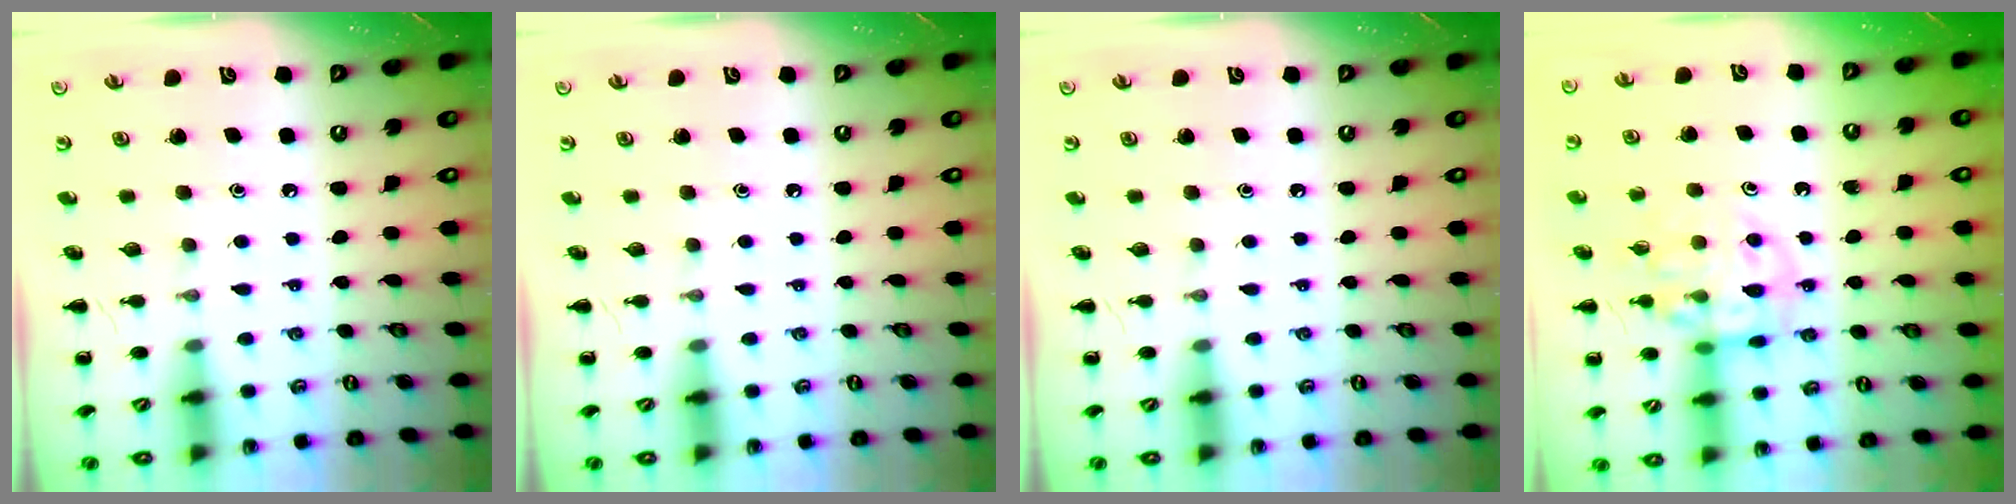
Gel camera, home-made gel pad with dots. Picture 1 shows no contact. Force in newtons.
{"total": 0.0}
{"total": 0.0}
{"total": 12.7, "press": 12.6, "slide": 2.1}